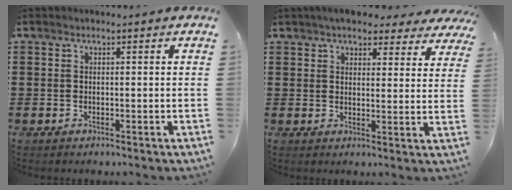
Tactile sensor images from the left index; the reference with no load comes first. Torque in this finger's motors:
{"motor_torque": [2.14, 0.00, 1.05, 0.21]}